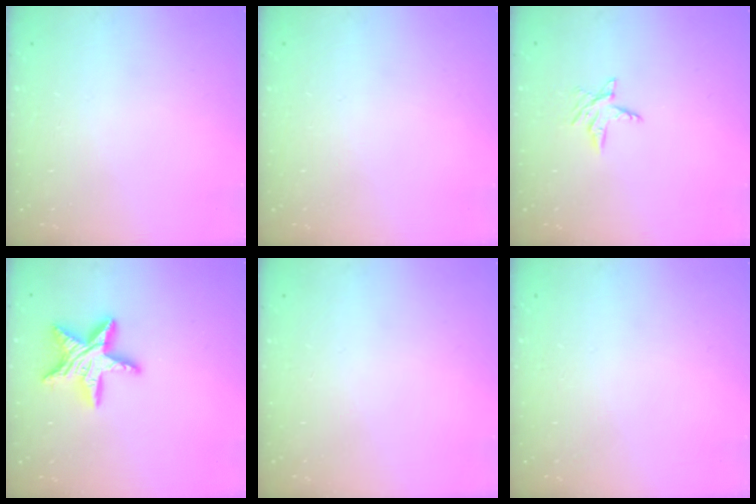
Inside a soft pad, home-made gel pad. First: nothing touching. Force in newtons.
{"total": 0.0}
{"total": 4.9, "press": 4.8, "slide": 0.6}
{"total": 15.1, "press": 15.0, "slide": 0.9}
{"total": 0.0}
{"total": 0.0}